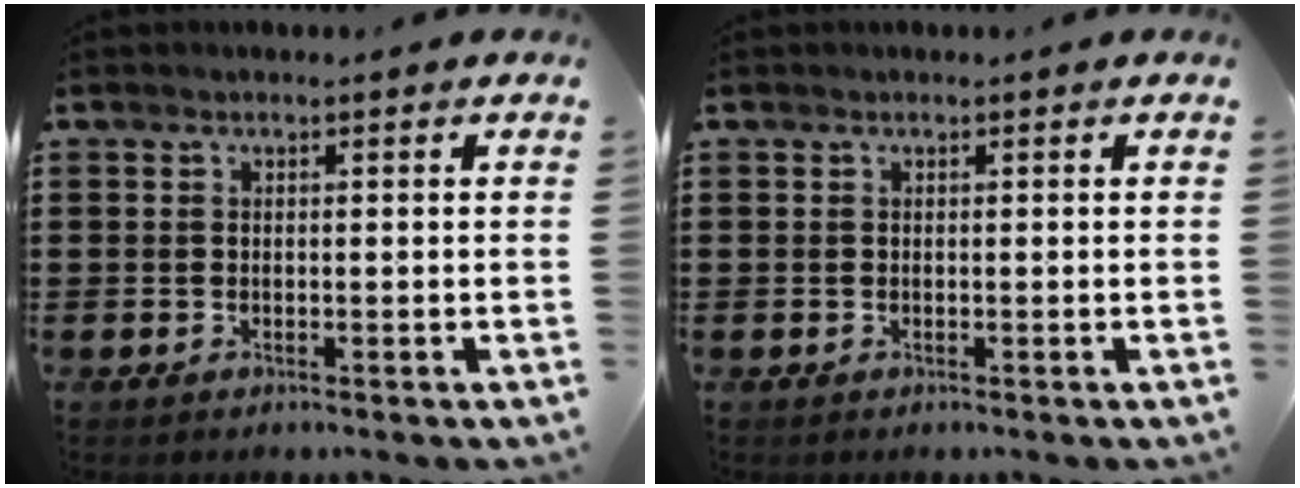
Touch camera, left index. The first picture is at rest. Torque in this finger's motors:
{"motor_torque": [0.27, 0.28, 0.04, 0.00]}